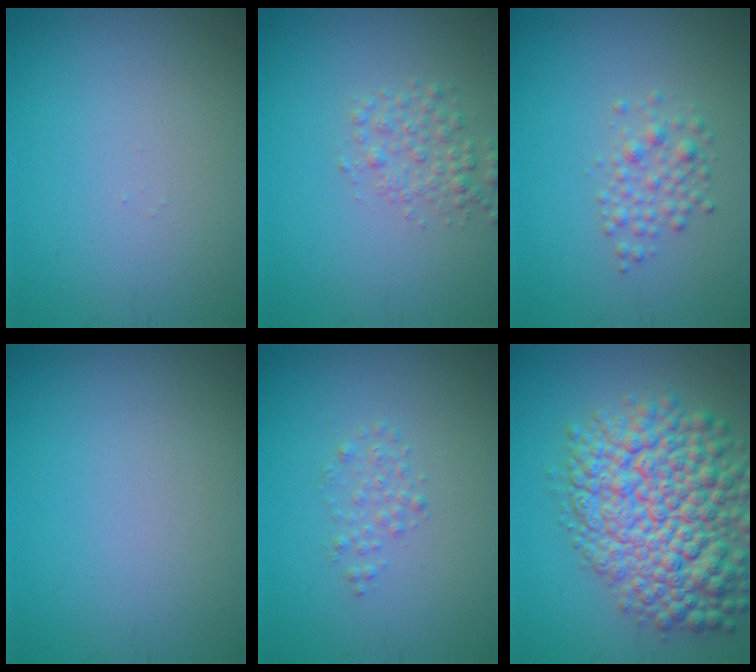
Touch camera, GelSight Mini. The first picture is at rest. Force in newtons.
{"total": 2.1, "press": 2.1, "slide": 0.0}
{"total": 1.9, "press": 1.9, "slide": 0.1}
{"total": 0.0}
{"total": 1.1, "press": 1.1, "slide": 0.1}
{"total": 10.4, "press": 10.4, "slide": 0.4}